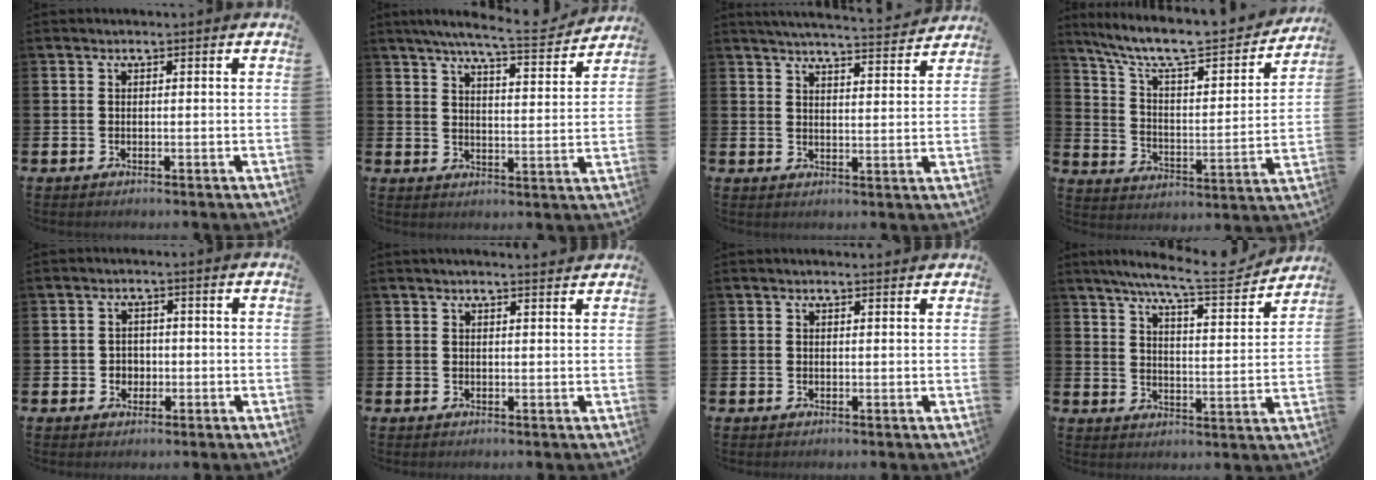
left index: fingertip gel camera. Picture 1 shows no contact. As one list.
[{"total": 7.6, "force": [6.9, 0.3, 3.2], "torque": [-0.063, -0.041, 0.114]}, {"total": 5.0, "force": [4.9, -0.2, 0.9], "torque": [-0.027, -0.032, 0.086]}, {"total": 9.7, "force": [8.4, 2.0, 4.4], "torque": [-0.116, -0.058, 0.138]}, {"total": 2.0, "force": [-0.2, 2.0, 0.4], "torque": [-0.006, 0.006, -0.011]}, {"total": 1.5, "force": [1.5, 0.0, 0.3], "torque": [0.002, -0.007, 0.024]}, {"total": 0.8, "force": [0.7, 0.0, 0.2], "torque": [0.005, -0.003, 0.011]}, {"total": 8.6, "force": [7.7, 0.4, 3.7], "torque": [-0.077, -0.052, 0.129]}]